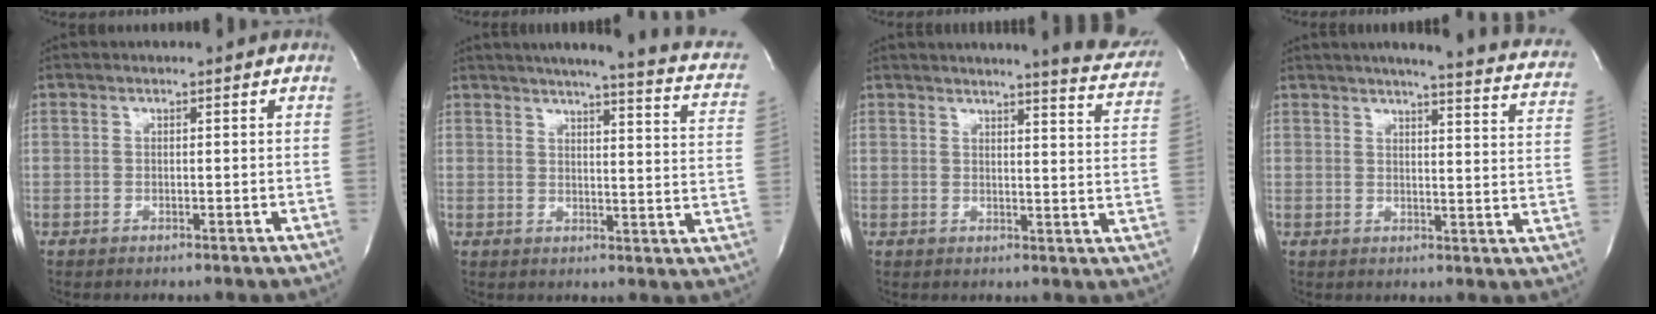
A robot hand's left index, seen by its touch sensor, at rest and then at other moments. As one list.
[{"total": 16.8, "force": [13.0, 1.8, 10.5], "torque": [-0.142, -0.016, 0.136]}, {"total": 11.3, "force": [10.6, 0.4, 3.8], "torque": [-0.037, -0.060, 0.099]}, {"total": 18.9, "force": [16.4, 1.5, 9.3], "torque": [-0.120, -0.045, 0.173]}]